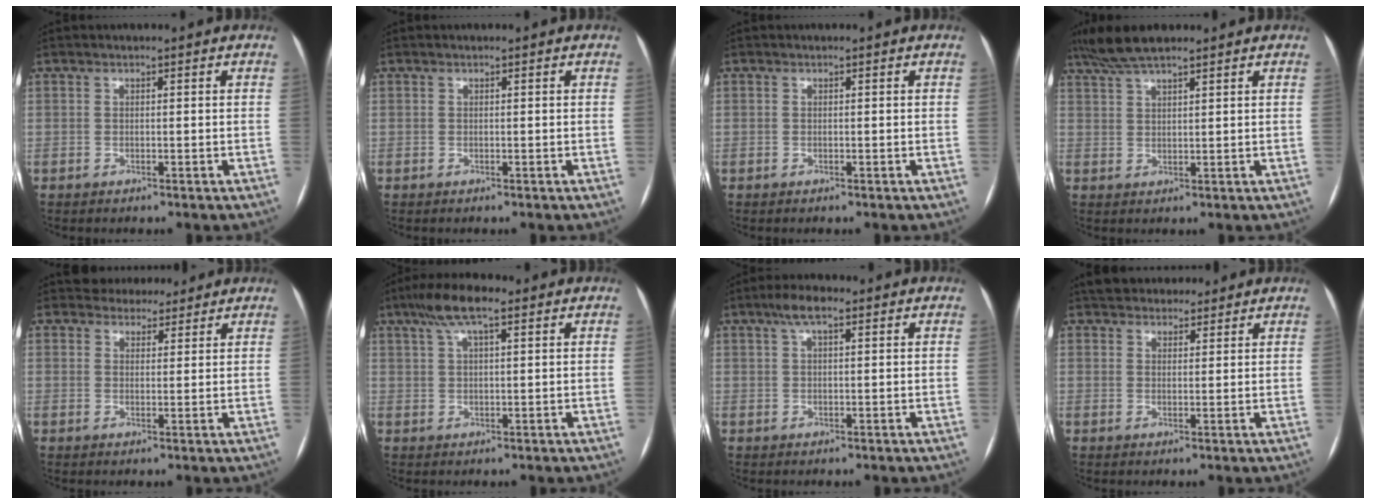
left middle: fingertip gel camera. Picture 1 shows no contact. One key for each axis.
{"total": 0.0}
{"total": 0.0}
{"total": 6.7, "fx": 5.5, "fy": 0.9, "fz": 3.8, "tx": -0.074, "ty": 0.030, "tz": 0.102}
{"total": 4.7, "fx": 4.2, "fy": 2.1, "fz": 0.1, "tx": 0.006, "ty": 0.006, "tz": 0.054}
{"total": 6.8, "fx": 4.1, "fy": 1.5, "fz": 5.3, "tx": -0.106, "ty": 0.025, "tz": 0.072}
{"total": 4.0, "fx": 2.3, "fy": 1.0, "fz": 3.1, "tx": -0.063, "ty": 0.017, "tz": 0.043}
{"total": 8.2, "fx": 7.3, "fy": 3.2, "fz": 2.2, "tx": -0.017, "ty": 0.024, "tz": 0.107}